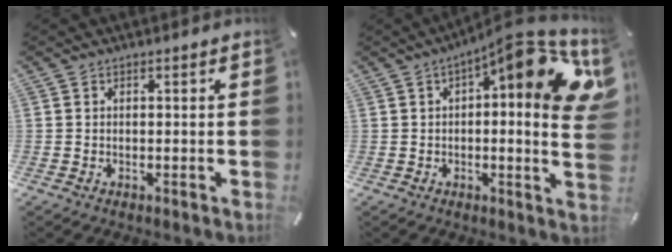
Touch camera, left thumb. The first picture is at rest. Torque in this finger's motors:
{"motor_torque": [2.31, 2.70, 1.00, 0.57, 0.24]}